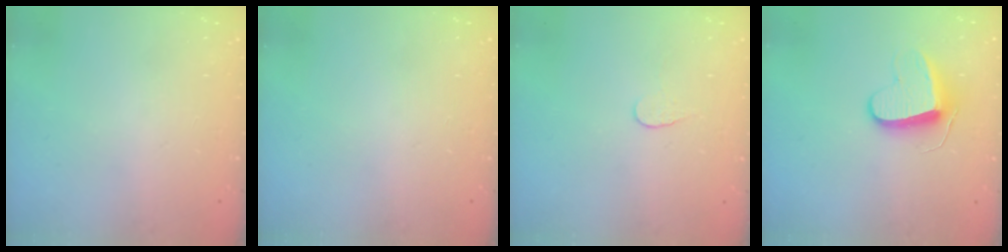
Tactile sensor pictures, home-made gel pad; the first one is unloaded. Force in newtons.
{"total": 0.0}
{"total": 3.9, "press": 3.9, "slide": 0.4}
{"total": 9.2, "press": 9.2, "slide": 0.5}